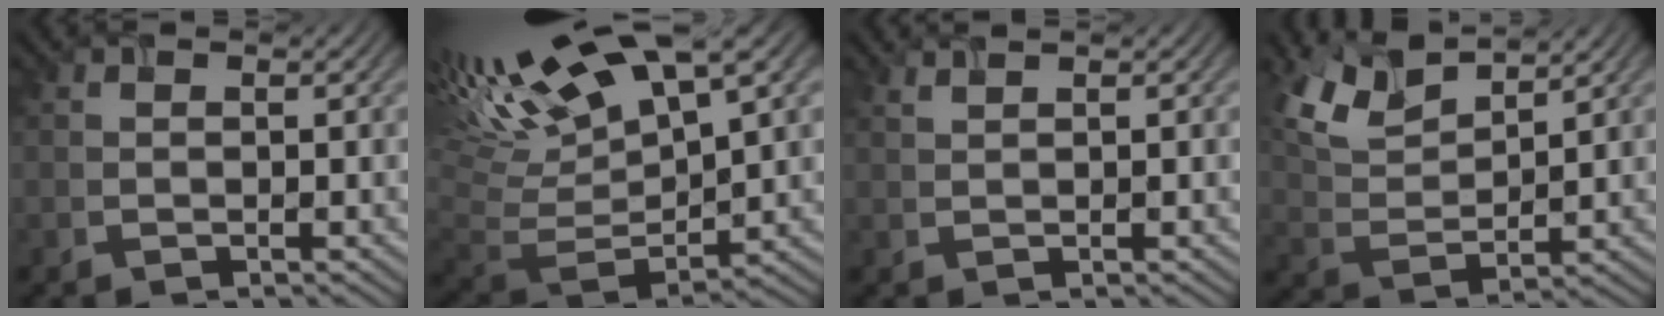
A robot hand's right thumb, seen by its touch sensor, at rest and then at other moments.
{"total": 16.3, "force": [5.8, 6.7, 13.7], "torque": [-0.278, 0.026, 0.110]}
{"total": 0.8, "force": [0.7, -0.2, 0.4], "torque": [-0.003, -0.004, 0.014]}
{"total": 8.0, "force": [5.6, 3.2, 4.8], "torque": [-0.120, 0.010, 0.109]}